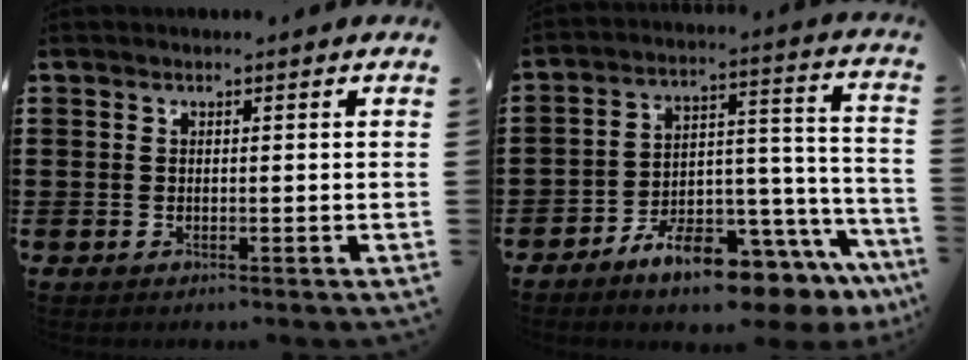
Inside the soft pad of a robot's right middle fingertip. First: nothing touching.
{"total": 10.6, "force": [-8.9, 2.5, 5.1], "torque": [-0.070, 0.034, -0.162]}